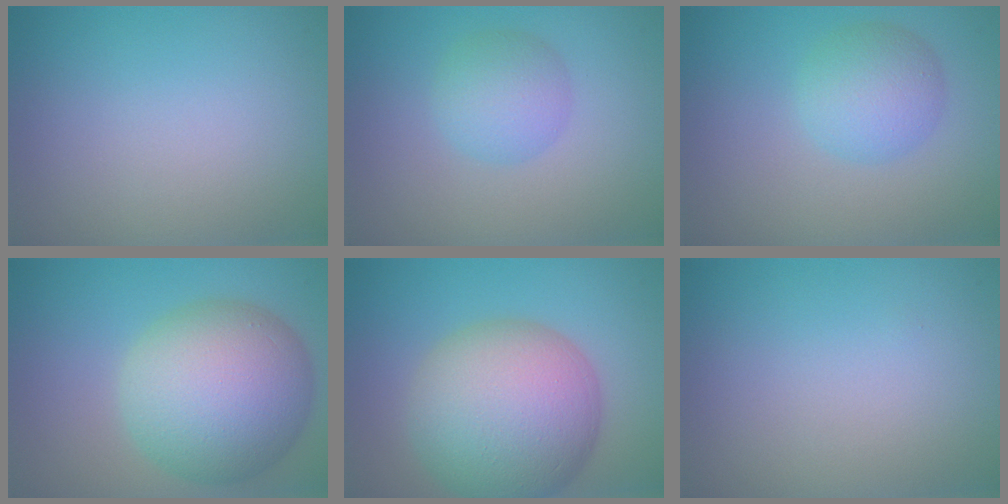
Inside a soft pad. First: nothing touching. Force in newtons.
{"total": 3.2, "press": 3.2, "slide": 0.0}
{"total": 3.8, "press": 3.8, "slide": 0.0}
{"total": 10.9, "press": 10.9, "slide": 0.3}
{"total": 11.7, "press": 11.7, "slide": 0.4}
{"total": 0.0}